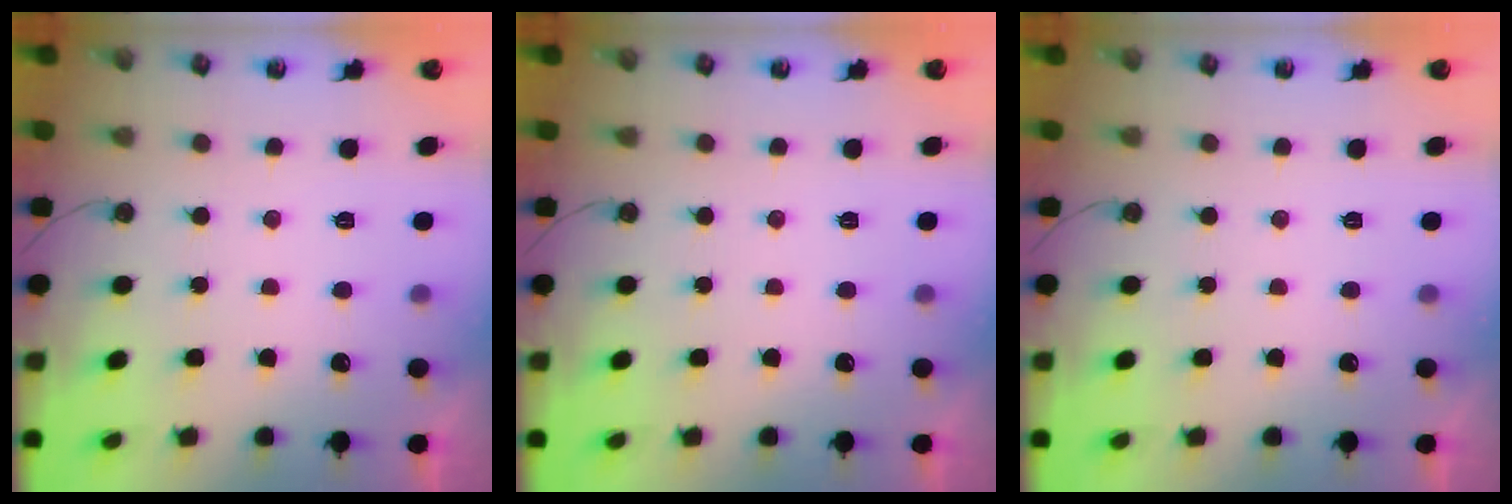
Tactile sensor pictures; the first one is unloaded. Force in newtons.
{"total": 0.0}
{"total": 0.0}